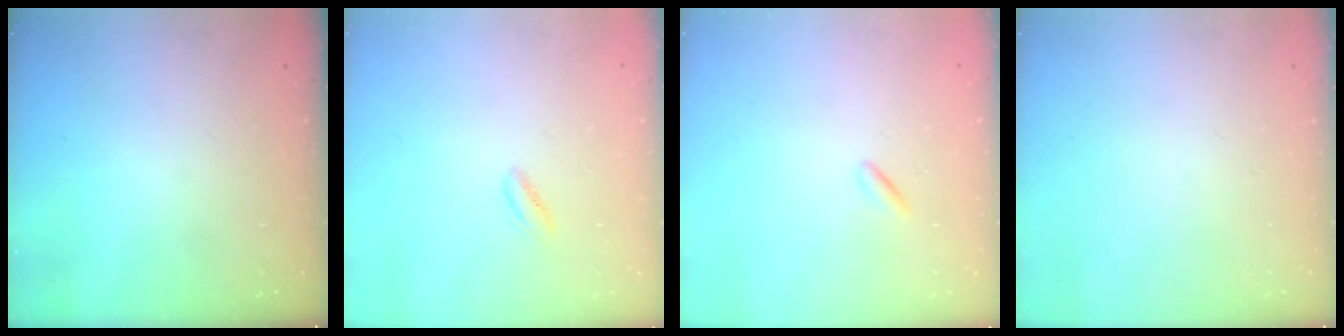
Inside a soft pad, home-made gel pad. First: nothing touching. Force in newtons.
{"total": 2.7, "press": 2.6, "slide": 0.8}
{"total": 0.5, "press": 0.4, "slide": 0.4}
{"total": 0.0}